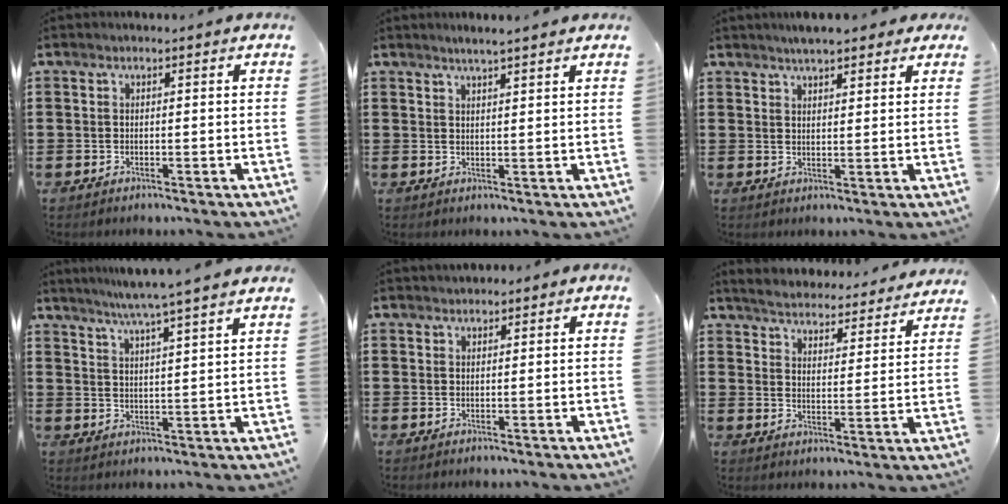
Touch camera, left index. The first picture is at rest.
{"total": 2.0, "force": [1.9, -0.2, 0.7], "torque": [-0.017, 0.000, 0.035]}
{"total": 3.6, "force": [3.1, 0.8, 1.6], "torque": [-0.038, 0.001, 0.057]}
{"total": 5.4, "force": [4.6, -1.4, 2.3], "torque": [-0.059, -0.023, 0.078]}
{"total": 0.8, "force": [0.6, 0.6, 0.0], "torque": [-0.003, 0.004, 0.011]}
{"total": 4.0, "force": [4.0, -0.1, -0.6], "torque": [-0.016, -0.037, 0.062]}